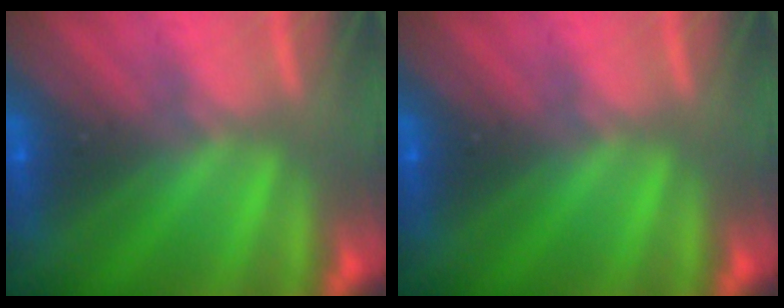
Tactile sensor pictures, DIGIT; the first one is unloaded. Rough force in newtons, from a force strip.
{"total": 0.0}